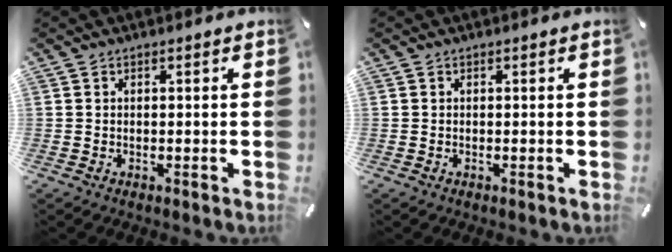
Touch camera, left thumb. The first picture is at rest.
{"total": 0.0}